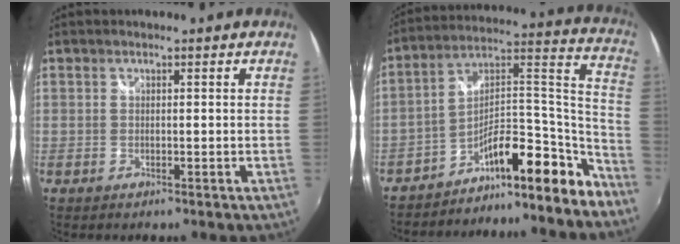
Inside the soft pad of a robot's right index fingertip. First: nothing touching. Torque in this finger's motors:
{"motor_torque": [0.78, -0.78, 0.68, 0.07]}